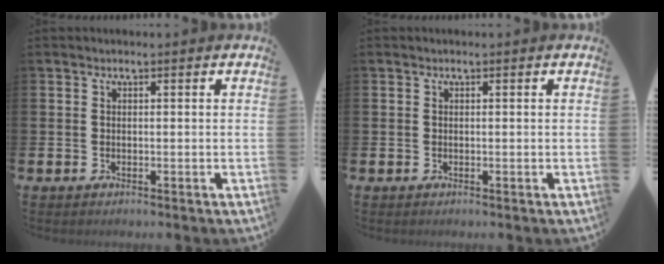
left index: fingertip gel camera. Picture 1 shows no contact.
{"total": 0.0}